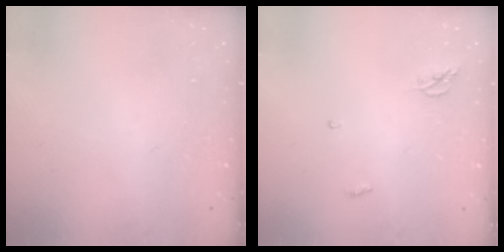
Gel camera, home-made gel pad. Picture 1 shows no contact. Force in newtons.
{"total": 3.8, "press": 3.8, "slide": 0.4}